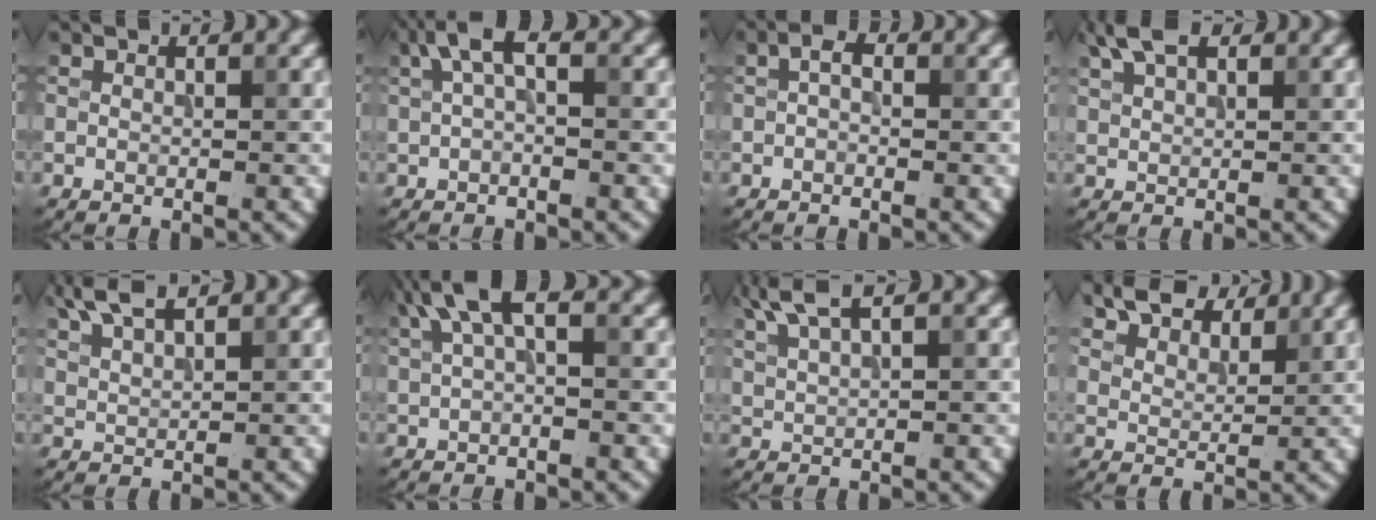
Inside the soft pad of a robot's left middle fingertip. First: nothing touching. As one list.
[{"total": 3.1, "force": [1.1, 1.2, 2.7], "torque": [-0.051, 0.012, 0.013]}, {"total": 1.4, "force": [-0.1, 0.8, 1.1], "torque": [-0.020, 0.004, -0.006]}, {"total": 3.6, "force": [2.3, 1.6, 2.3], "torque": [-0.052, 0.012, 0.048]}, {"total": 3.9, "force": [3.0, 0.9, 2.3], "torque": [-0.051, 0.012, 0.060]}, {"total": 3.9, "force": [1.7, 1.3, 3.3], "torque": [-0.061, 0.008, 0.028]}, {"total": 3.6, "force": [2.6, 0.8, 2.4], "torque": [-0.054, 0.013, 0.057]}, {"total": 6.7, "force": [5.6, 2.7, 2.5], "torque": [-0.064, -0.009, 0.108]}]